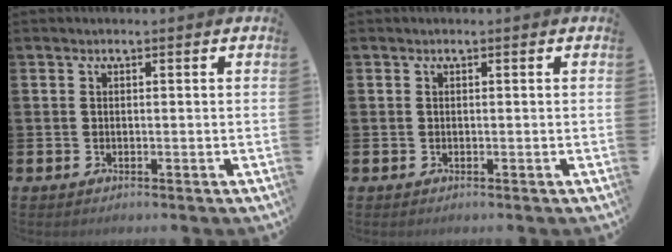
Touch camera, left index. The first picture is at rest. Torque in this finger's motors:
{"motor_torque": [0.00, 0.00, 0.00, 0.00]}